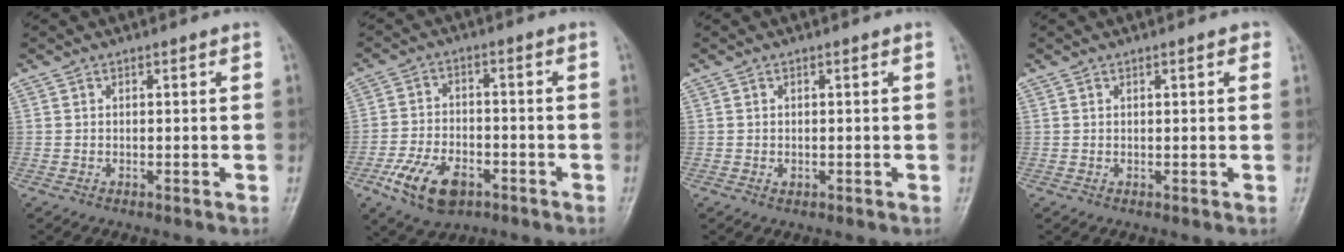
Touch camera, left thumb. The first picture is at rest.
{"total": 10.4, "force": [-5.2, 6.0, 6.7], "torque": [-0.120, 0.016, -0.091]}
{"total": 0.7, "force": [-0.2, 0.5, 0.5], "torque": [-0.006, 0.000, -0.002]}
{"total": 1.4, "force": [0.7, 0.4, 1.1], "torque": [-0.015, 0.001, 0.006]}